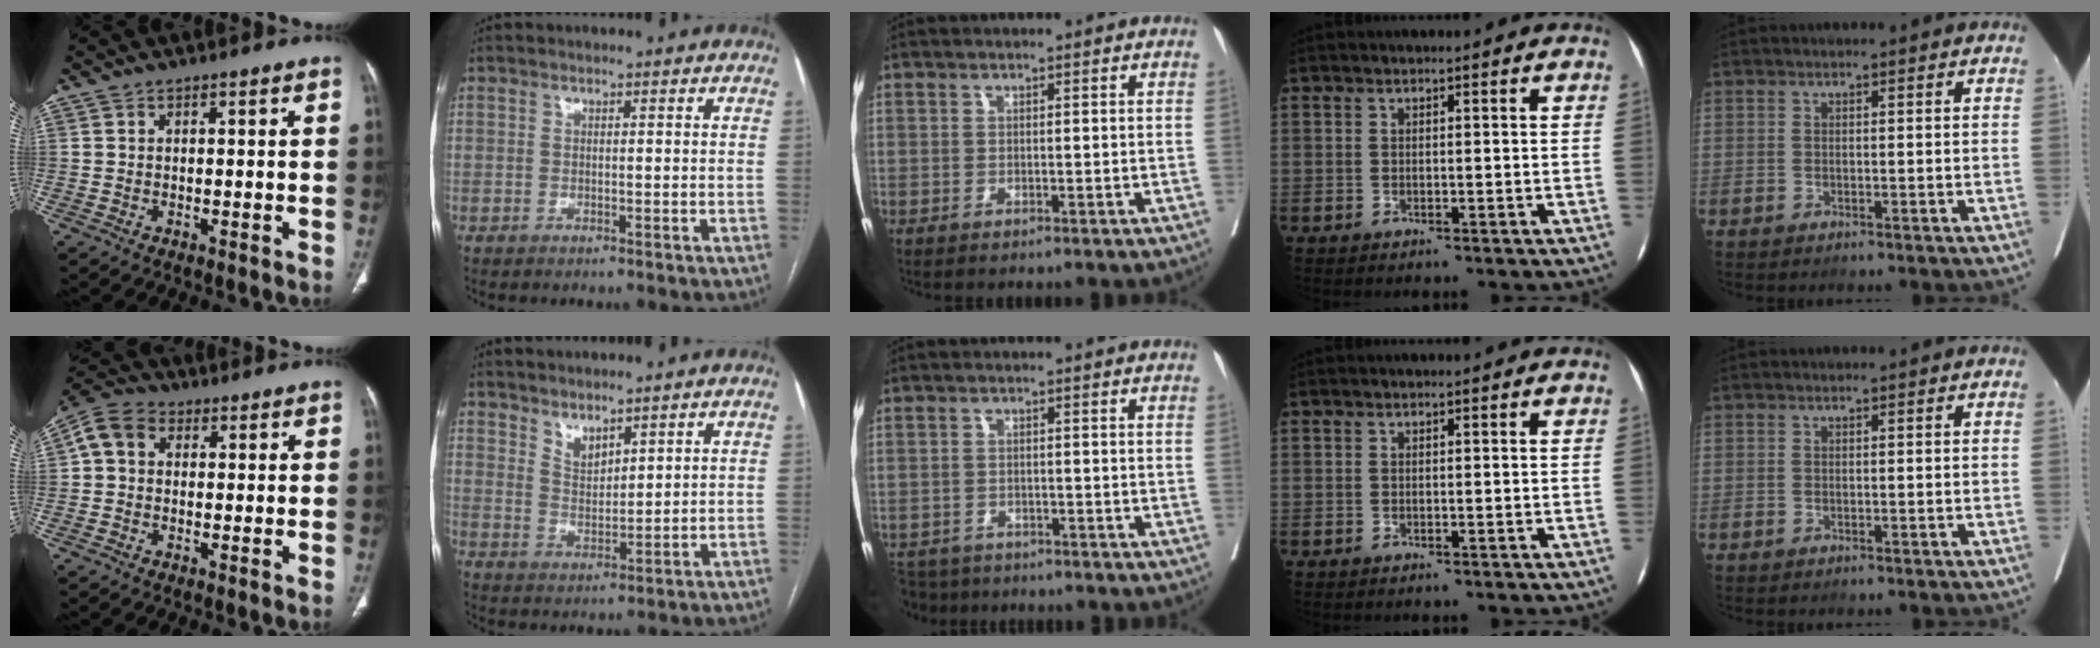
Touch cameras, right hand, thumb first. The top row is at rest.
{"thumb": {"total": 6.3, "force": [0.9, 5.0, 3.7], "torque": [-0.067, 0.022, 0.006]}, "index": {"total": 3.6, "force": [3.0, 1.4, 1.5], "torque": [-0.029, -0.005, 0.066]}, "middle": {"total": 4.7, "force": [-4.2, 2.1, 0.0], "torque": [0.006, -0.006, -0.070]}}